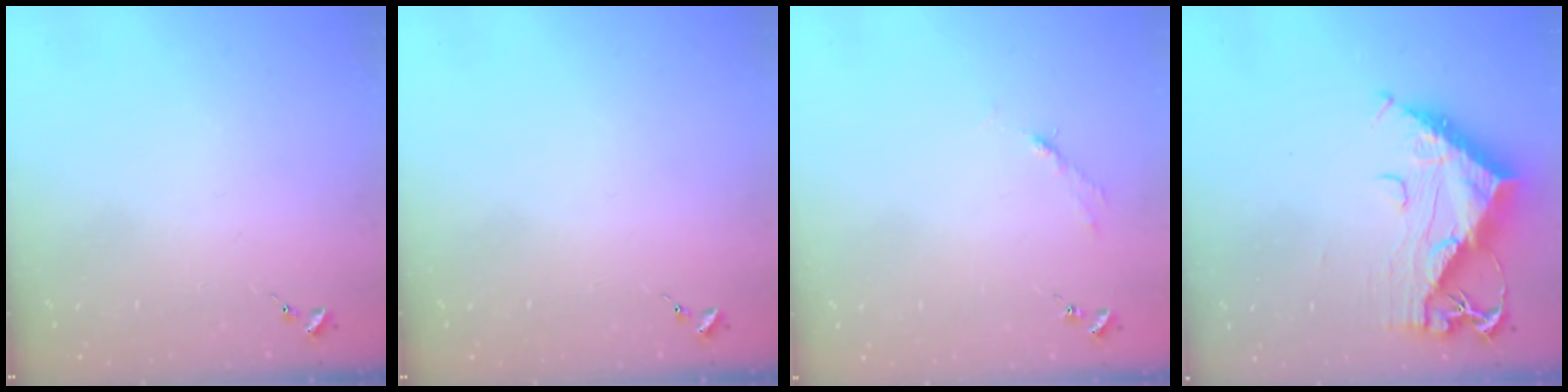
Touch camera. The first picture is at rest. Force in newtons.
{"total": 0.0}
{"total": 2.7, "press": 2.7, "slide": 0.4}
{"total": 13.6, "press": 13.6, "slide": 1.1}